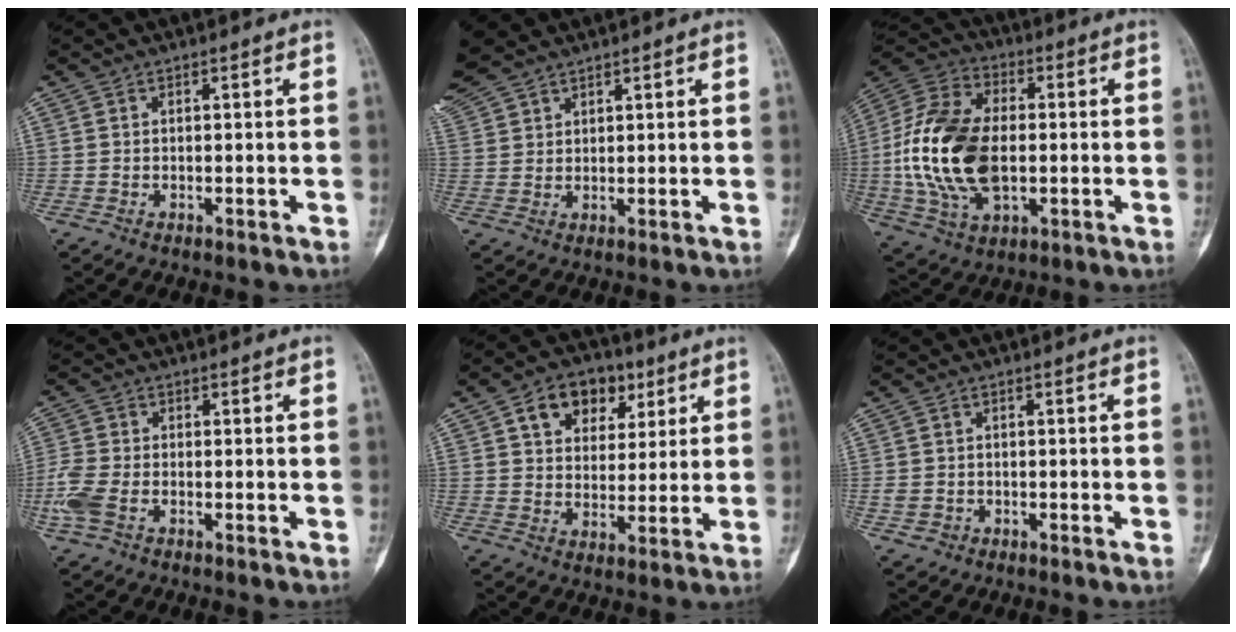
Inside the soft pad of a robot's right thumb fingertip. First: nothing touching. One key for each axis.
{"total": 8.3, "fx": 6.5, "fy": 3.8, "fz": 3.6, "tx": -0.089, "ty": 0.007, "tz": 0.141}
{"total": 21.0, "fx": -1.0, "fy": 12.6, "fz": 16.8, "tx": -0.342, "ty": 0.009, "tz": -0.015}
{"total": 5.7, "fx": -2.2, "fy": 3.3, "fz": 4.1, "tx": -0.122, "ty": 0.004, "tz": -0.050}
{"total": 11.4, "fx": 5.1, "fy": 8.0, "fz": 6.3, "tx": -0.058, "ty": -0.007, "tz": 0.079}
{"total": 2.2, "fx": -0.8, "fy": 1.9, "fz": 0.6, "tx": -0.004, "ty": 0.011, "tz": -0.010}